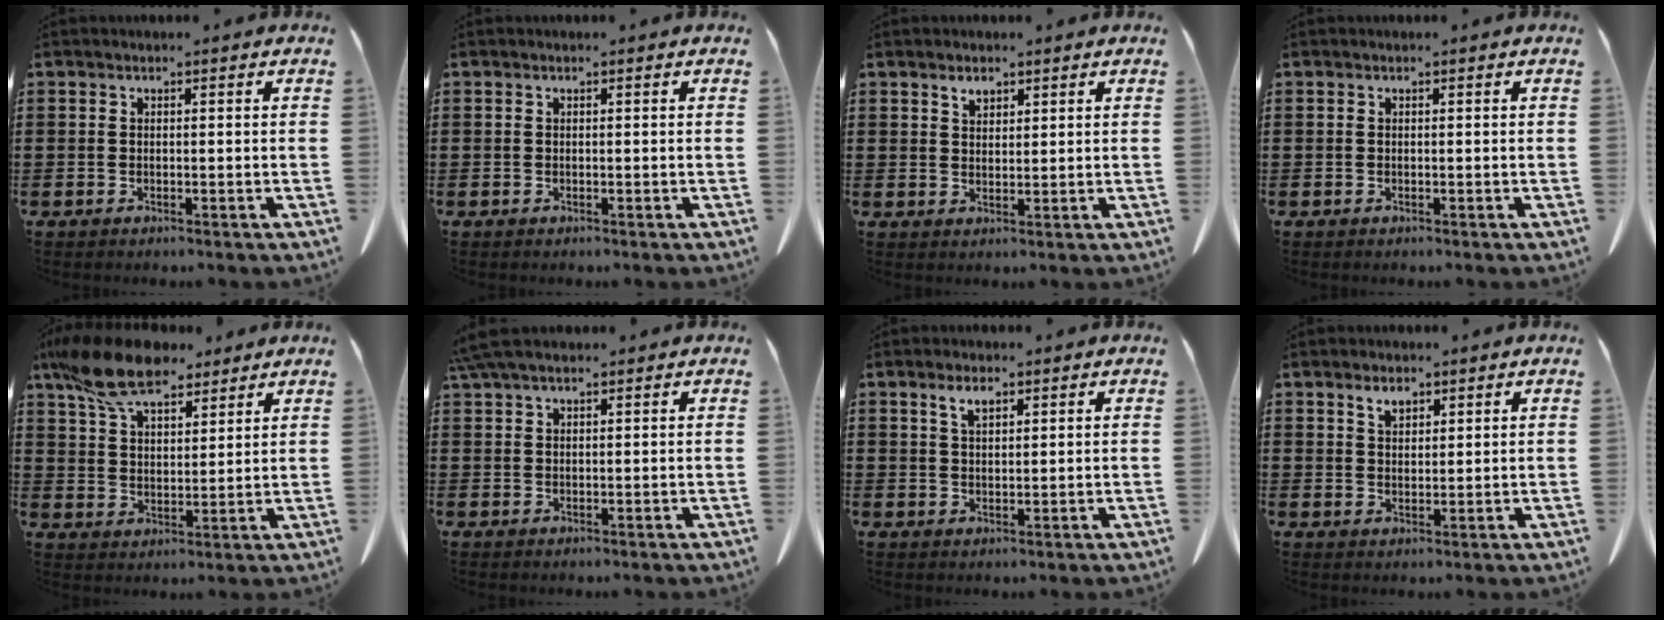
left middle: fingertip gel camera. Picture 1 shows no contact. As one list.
[{"total": 0.0}, {"total": 2.1, "force": [1.6, 0.9, 0.9], "torque": [-0.014, -0.003, 0.029]}, {"total": 0.0}, {"total": 11.6, "force": [9.1, 4.1, 5.9], "torque": [-0.143, -0.014, 0.174]}, {"total": 3.3, "force": [2.6, 0.8, 2.0], "torque": [-0.046, 0.003, 0.050]}, {"total": 3.1, "force": [2.0, 1.0, 2.1], "torque": [-0.039, 0.001, 0.033]}, {"total": 2.6, "force": [2.0, 1.2, 1.2], "torque": [-0.021, -0.001, 0.035]}]